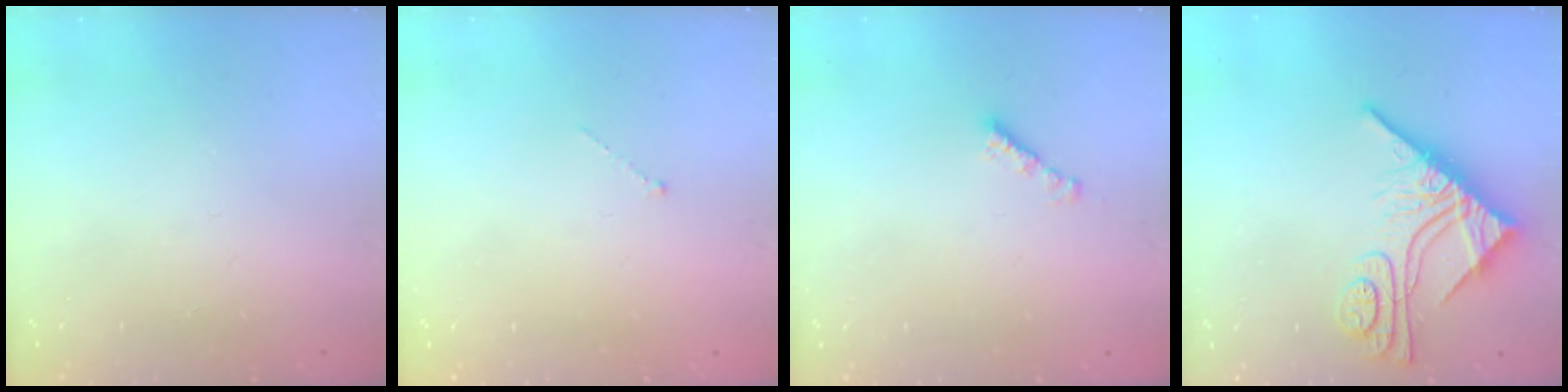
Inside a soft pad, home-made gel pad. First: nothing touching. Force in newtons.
{"total": 0.0}
{"total": 2.3, "press": 2.2, "slide": 0.4}
{"total": 11.6, "press": 11.5, "slide": 1.0}